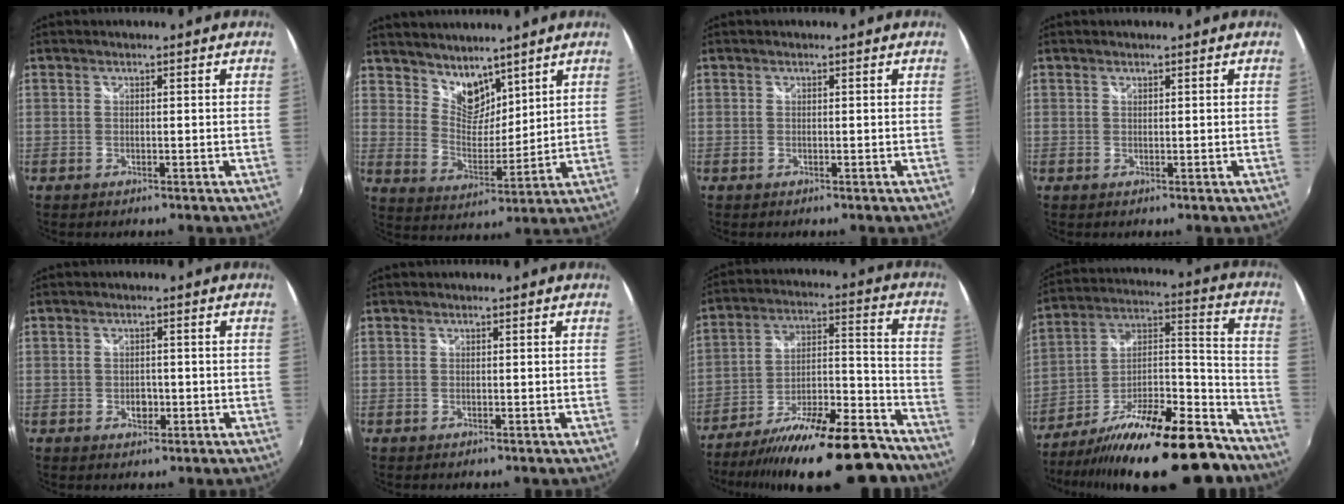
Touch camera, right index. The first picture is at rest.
{"total": 8.2, "force": [6.6, 4.1, 2.7], "torque": [-0.037, 0.001, 0.126]}
{"total": 0.0}
{"total": 0.0}
{"total": 2.5, "force": [-0.6, 1.8, 1.6], "torque": [-0.025, 0.000, -0.010]}
{"total": 0.0}
{"total": 25.7, "force": [-20.5, 6.8, 14.0], "torque": [-0.238, -0.016, -0.297]}
{"total": 26.9, "force": [-19.6, 7.7, 16.8], "torque": [-0.276, -0.006, -0.297]}